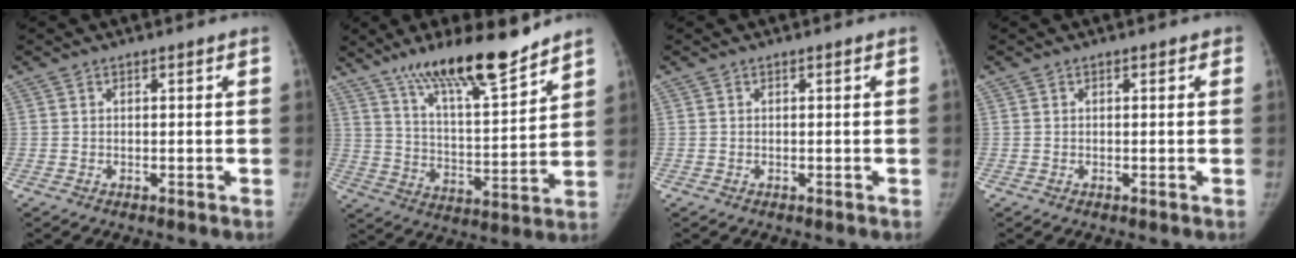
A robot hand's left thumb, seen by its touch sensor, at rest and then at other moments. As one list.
[{"total": 16.8, "force": [12.9, 3.0, 10.2], "torque": [-0.143, -0.079, 0.224]}, {"total": 0.0}, {"total": 0.7, "force": [0.4, 0.5, 0.4], "torque": [0.004, 0.001, -0.001]}]